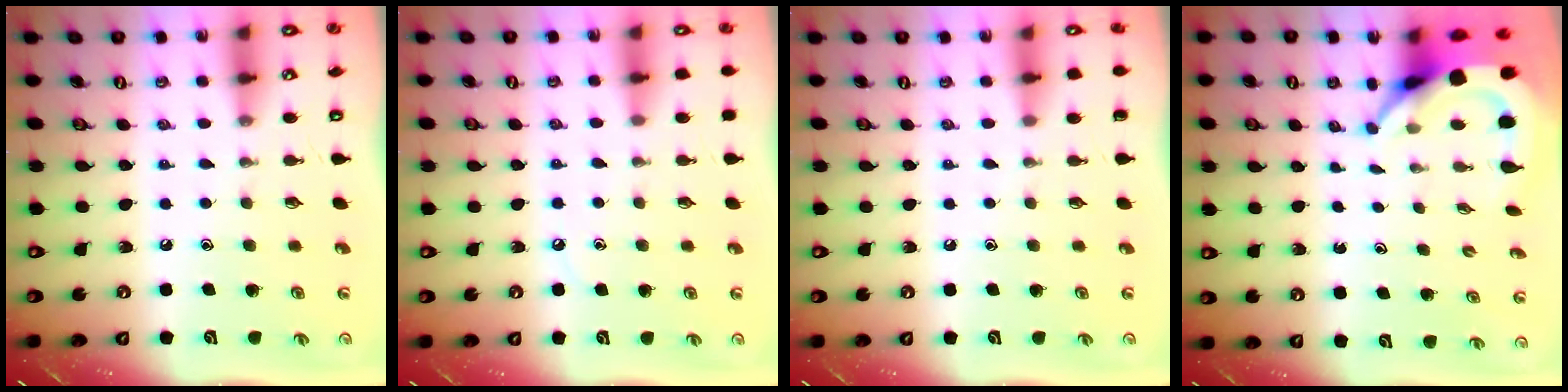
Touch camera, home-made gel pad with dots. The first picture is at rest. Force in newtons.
{"total": 2.5, "press": 2.5, "slide": 0.4}
{"total": 0.0}
{"total": 5.6, "press": 5.6, "slide": 0.7}